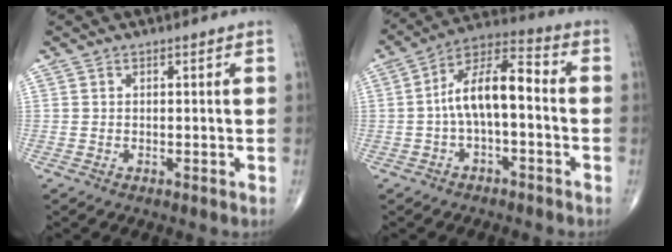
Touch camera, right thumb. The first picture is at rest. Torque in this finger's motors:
{"motor_torque": [0.39, 0.40, 0.41, -0.35, 0.14]}